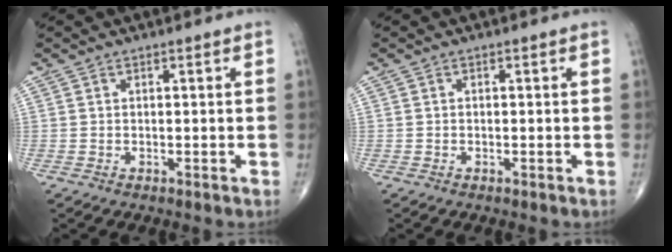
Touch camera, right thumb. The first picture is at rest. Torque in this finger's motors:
{"motor_torque": [-0.20, -0.07, 0.04, 0.13, 0.01]}